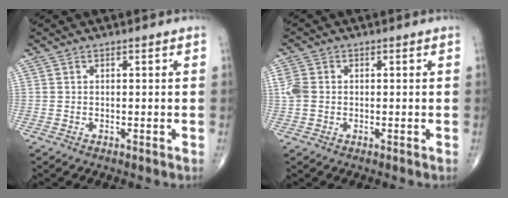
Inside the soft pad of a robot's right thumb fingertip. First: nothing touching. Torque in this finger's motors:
{"motor_torque": [-0.19, -0.33, 0.33, 0.10, -0.04]}